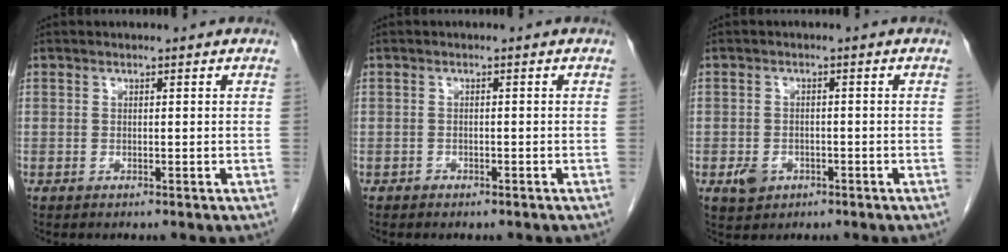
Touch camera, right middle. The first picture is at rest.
{"total": 0.9, "force": [-0.6, 0.6, 0.0], "torque": [-0.006, 0.004, -0.010]}
{"total": 3.1, "force": [-1.4, 2.4, 1.4], "torque": [-0.027, 0.003, -0.015]}